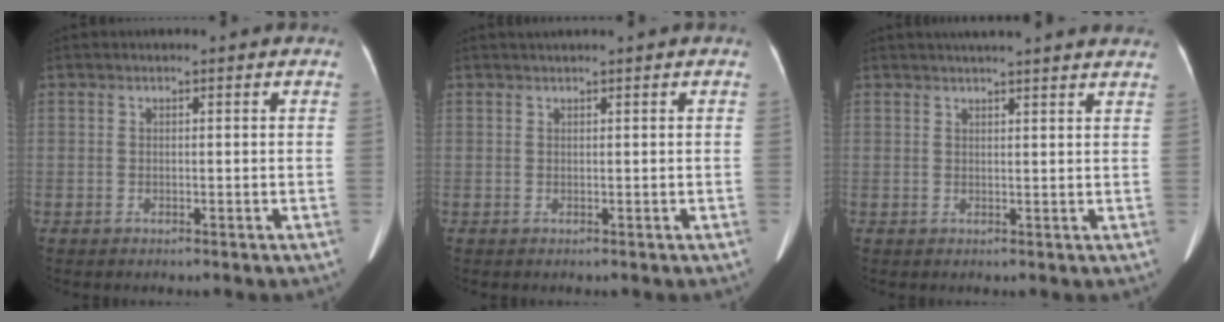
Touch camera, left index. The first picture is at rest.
{"total": 1.0, "force": [0.8, -0.3, 0.6], "torque": [-0.014, 0.014, 0.023]}
{"total": 11.9, "force": [10.7, 0.6, 5.3], "torque": [-0.074, 0.026, 0.123]}